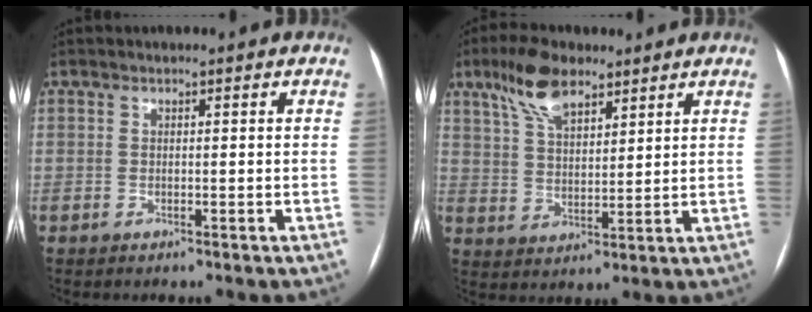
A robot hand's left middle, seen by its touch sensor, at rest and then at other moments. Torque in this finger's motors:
{"motor_torque": [1.02, -1.01, 0.14, 0.03]}